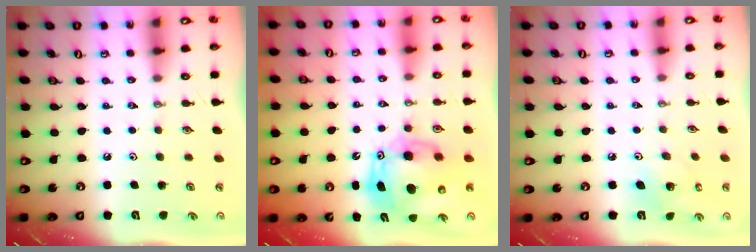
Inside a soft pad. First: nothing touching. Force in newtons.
{"total": 14.2, "press": 14.0, "slide": 2.6}
{"total": 5.5, "press": 5.5, "slide": 0.3}